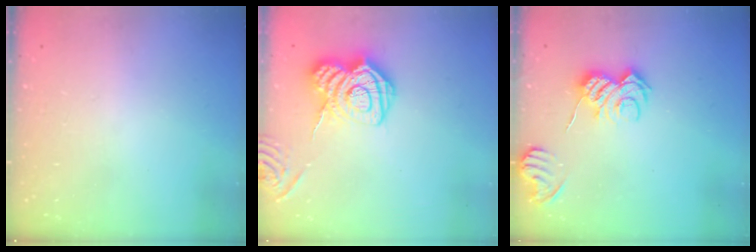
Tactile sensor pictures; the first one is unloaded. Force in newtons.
{"total": 12.0, "press": 12.0, "slide": 0.9}
{"total": 8.0, "press": 7.9, "slide": 0.8}